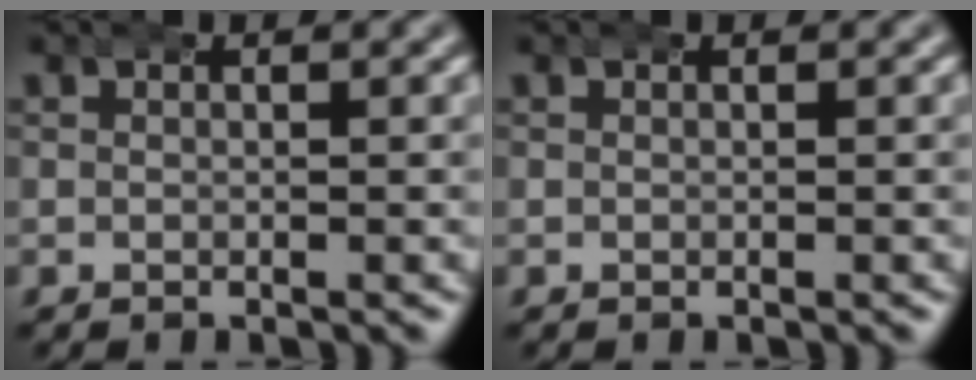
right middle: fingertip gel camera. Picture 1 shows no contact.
{"total": 0.0}